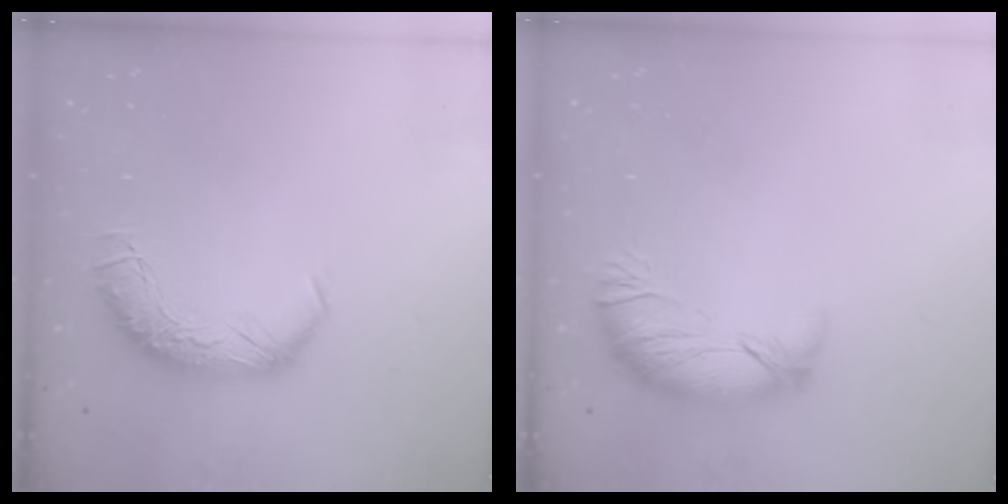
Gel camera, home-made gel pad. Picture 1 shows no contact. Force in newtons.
{"total": 4.0, "press": 3.4, "slide": 2.1}